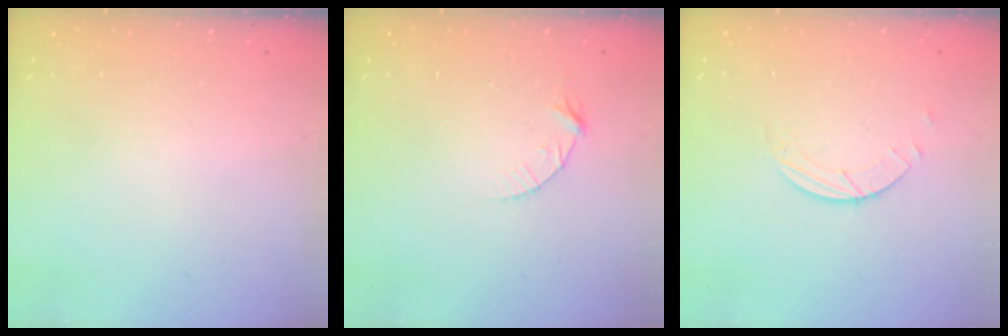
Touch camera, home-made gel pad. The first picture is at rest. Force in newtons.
{"total": 5.5, "press": 5.4, "slide": 0.6}
{"total": 2.0, "press": 2.0, "slide": 0.2}